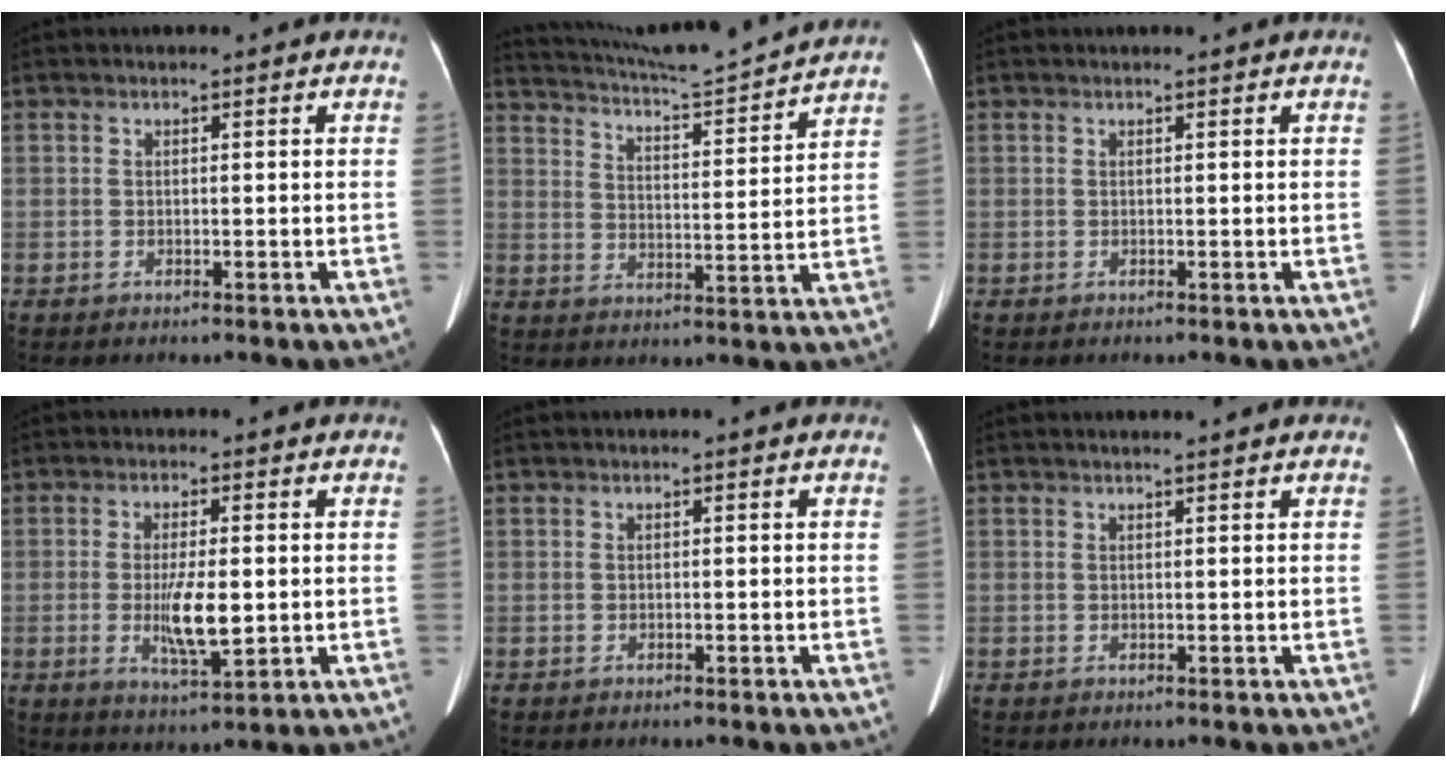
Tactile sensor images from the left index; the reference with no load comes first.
{"total": 15.7, "force": [14.9, -1.4, 4.7], "torque": [-0.093, -0.027, 0.217]}
{"total": 0.5, "force": [0.5, 0.0, 0.3], "torque": [-0.004, 0.004, 0.008]}
{"total": 6.6, "force": [-0.6, 1.4, 6.4], "torque": [-0.122, -0.014, -0.009]}
{"total": 0.0}
{"total": 2.4, "force": [2.1, 0.1, 1.2], "torque": [-0.014, 0.015, 0.027]}